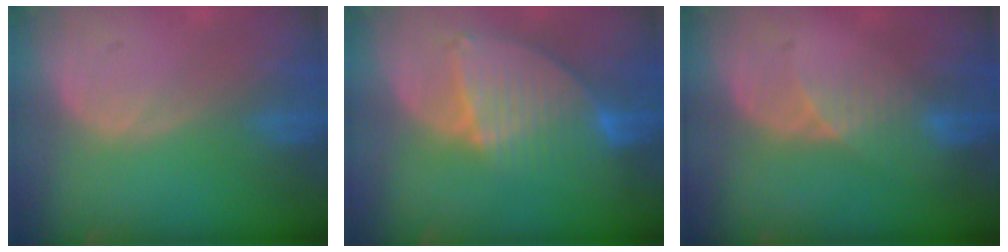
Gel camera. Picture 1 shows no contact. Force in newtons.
{"total": 8.7, "press": 7.5, "slide": 4.3}
{"total": 3.2, "press": 2.8, "slide": 1.4}